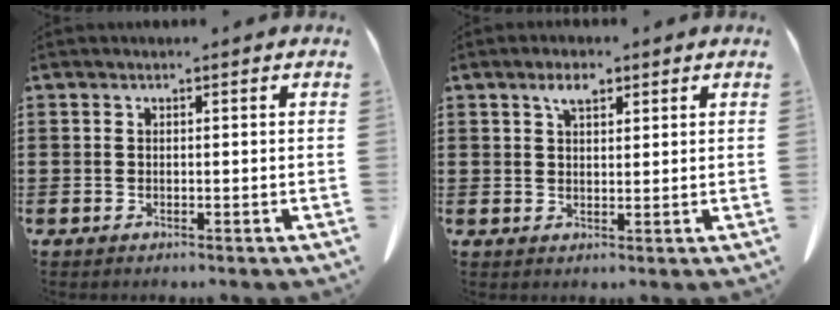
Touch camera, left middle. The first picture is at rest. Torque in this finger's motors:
{"motor_torque": [1.43, 0.71, 0.00, 0.02]}